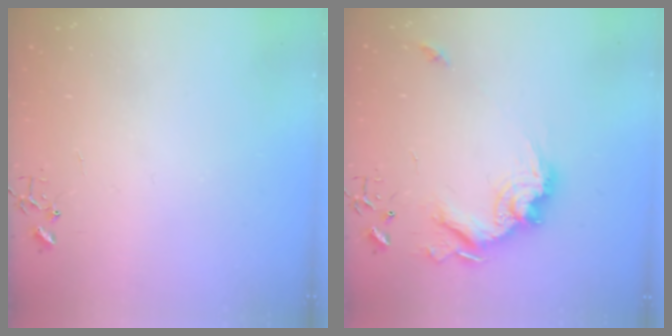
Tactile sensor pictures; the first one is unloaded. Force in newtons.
{"total": 17.8, "press": 17.7, "slide": 2.1}